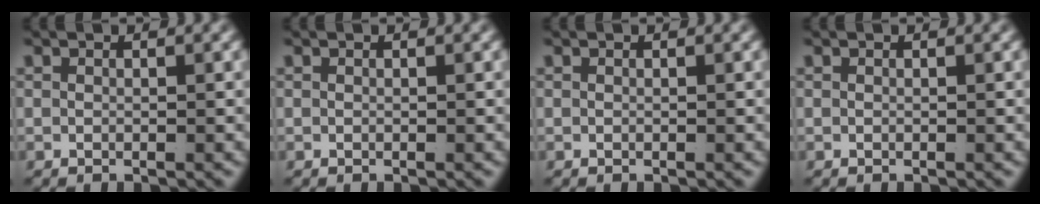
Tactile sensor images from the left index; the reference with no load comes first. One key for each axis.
{"total": 0.0}
{"total": 0.0}
{"total": 0.0}